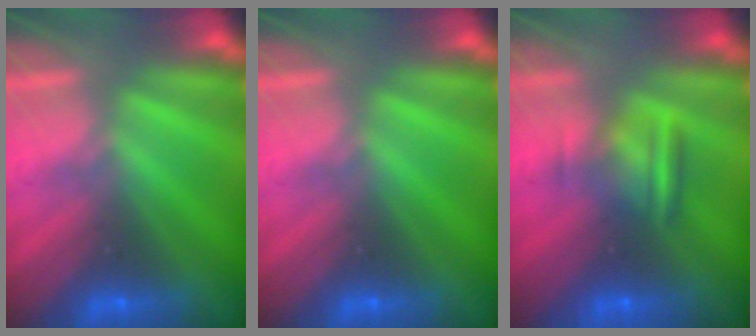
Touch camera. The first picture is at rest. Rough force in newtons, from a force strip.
{"total": 0.0}
{"total": 8.2}